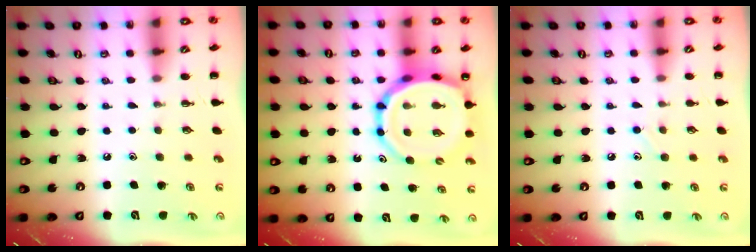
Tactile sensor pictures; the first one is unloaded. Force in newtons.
{"total": 13.8, "press": 13.3, "slide": 3.8}
{"total": 6.2, "press": 5.9, "slide": 2.0}